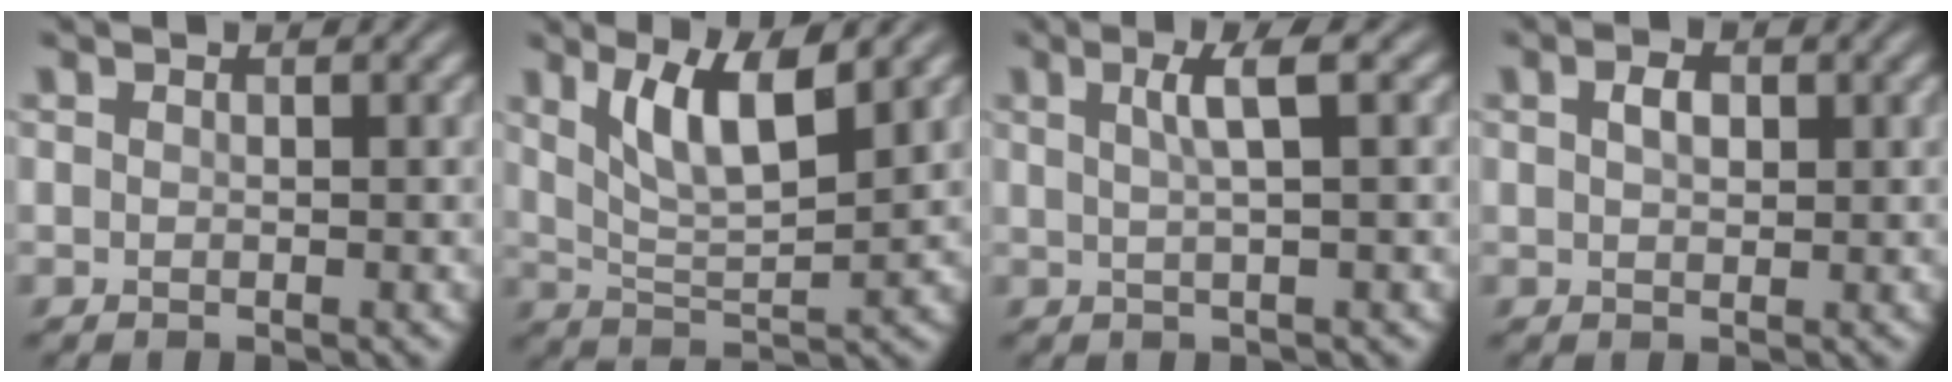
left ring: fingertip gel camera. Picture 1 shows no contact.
{"total": 5.6, "force": [2.9, 1.6, 4.5], "torque": [-0.088, -0.006, 0.053]}
{"total": 3.0, "force": [0.9, 0.6, 2.8], "torque": [-0.041, 0.009, 0.013]}
{"total": 1.8, "force": [0.6, 1.1, 1.3], "torque": [-0.026, 0.003, 0.009]}